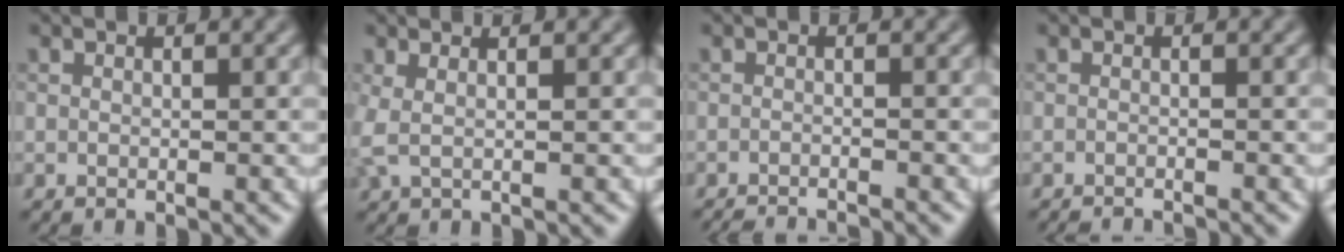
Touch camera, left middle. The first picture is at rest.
{"total": 1.6, "force": [0.6, 0.5, 1.4], "torque": [-0.027, 0.003, 0.008]}
{"total": 4.1, "force": [-3.9, 0.6, 1.1], "torque": [-0.010, -0.005, -0.056]}
{"total": 2.5, "force": [-2.3, 0.4, 0.8], "torque": [-0.007, 0.000, -0.035]}